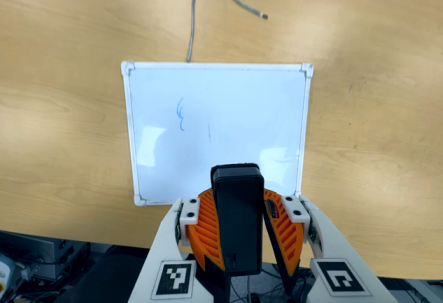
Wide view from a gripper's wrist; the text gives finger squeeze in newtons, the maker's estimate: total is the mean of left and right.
{"total": 9.4, "left": 9.7, "right": 9.0}